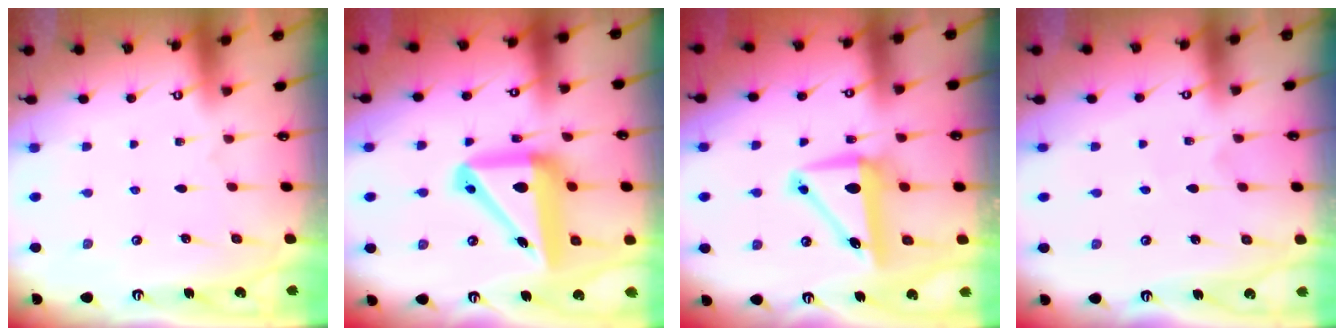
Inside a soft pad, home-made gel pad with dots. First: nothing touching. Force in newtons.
{"total": 17.4, "press": 17.2, "slide": 2.8}
{"total": 8.7, "press": 8.5, "slide": 1.6}
{"total": 2.8, "press": 2.7, "slide": 0.3}